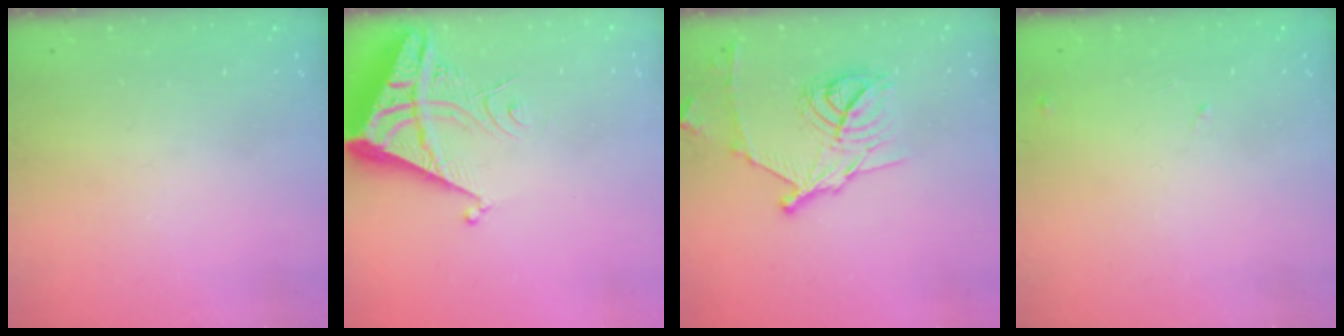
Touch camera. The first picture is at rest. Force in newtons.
{"total": 7.0, "press": 6.9, "slide": 0.7}
{"total": 16.4, "press": 16.3, "slide": 1.0}
{"total": 8.1, "press": 8.1, "slide": 0.6}